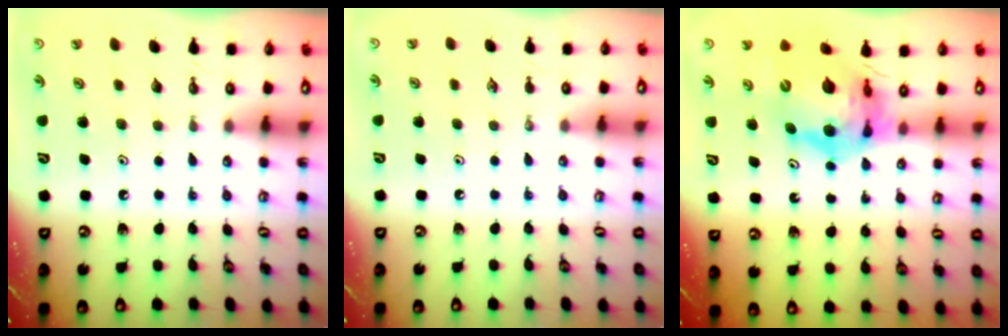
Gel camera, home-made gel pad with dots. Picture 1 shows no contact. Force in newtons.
{"total": 0.0}
{"total": 15.1, "press": 14.9, "slide": 1.8}